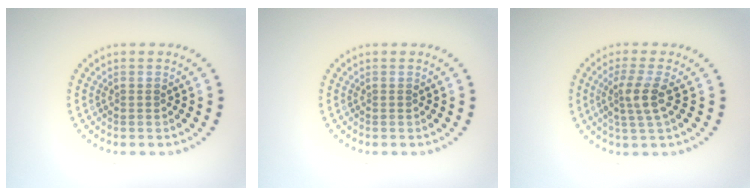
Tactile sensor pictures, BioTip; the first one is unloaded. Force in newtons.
{"total": 0.0}
{"total": 2.7, "press": 2.2, "slide": 1.6}